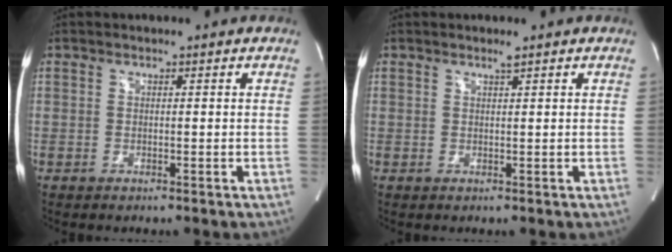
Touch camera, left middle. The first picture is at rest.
{"total": 0.7, "force": [0.6, -0.1, 0.4], "torque": [-0.012, -0.002, 0.013]}